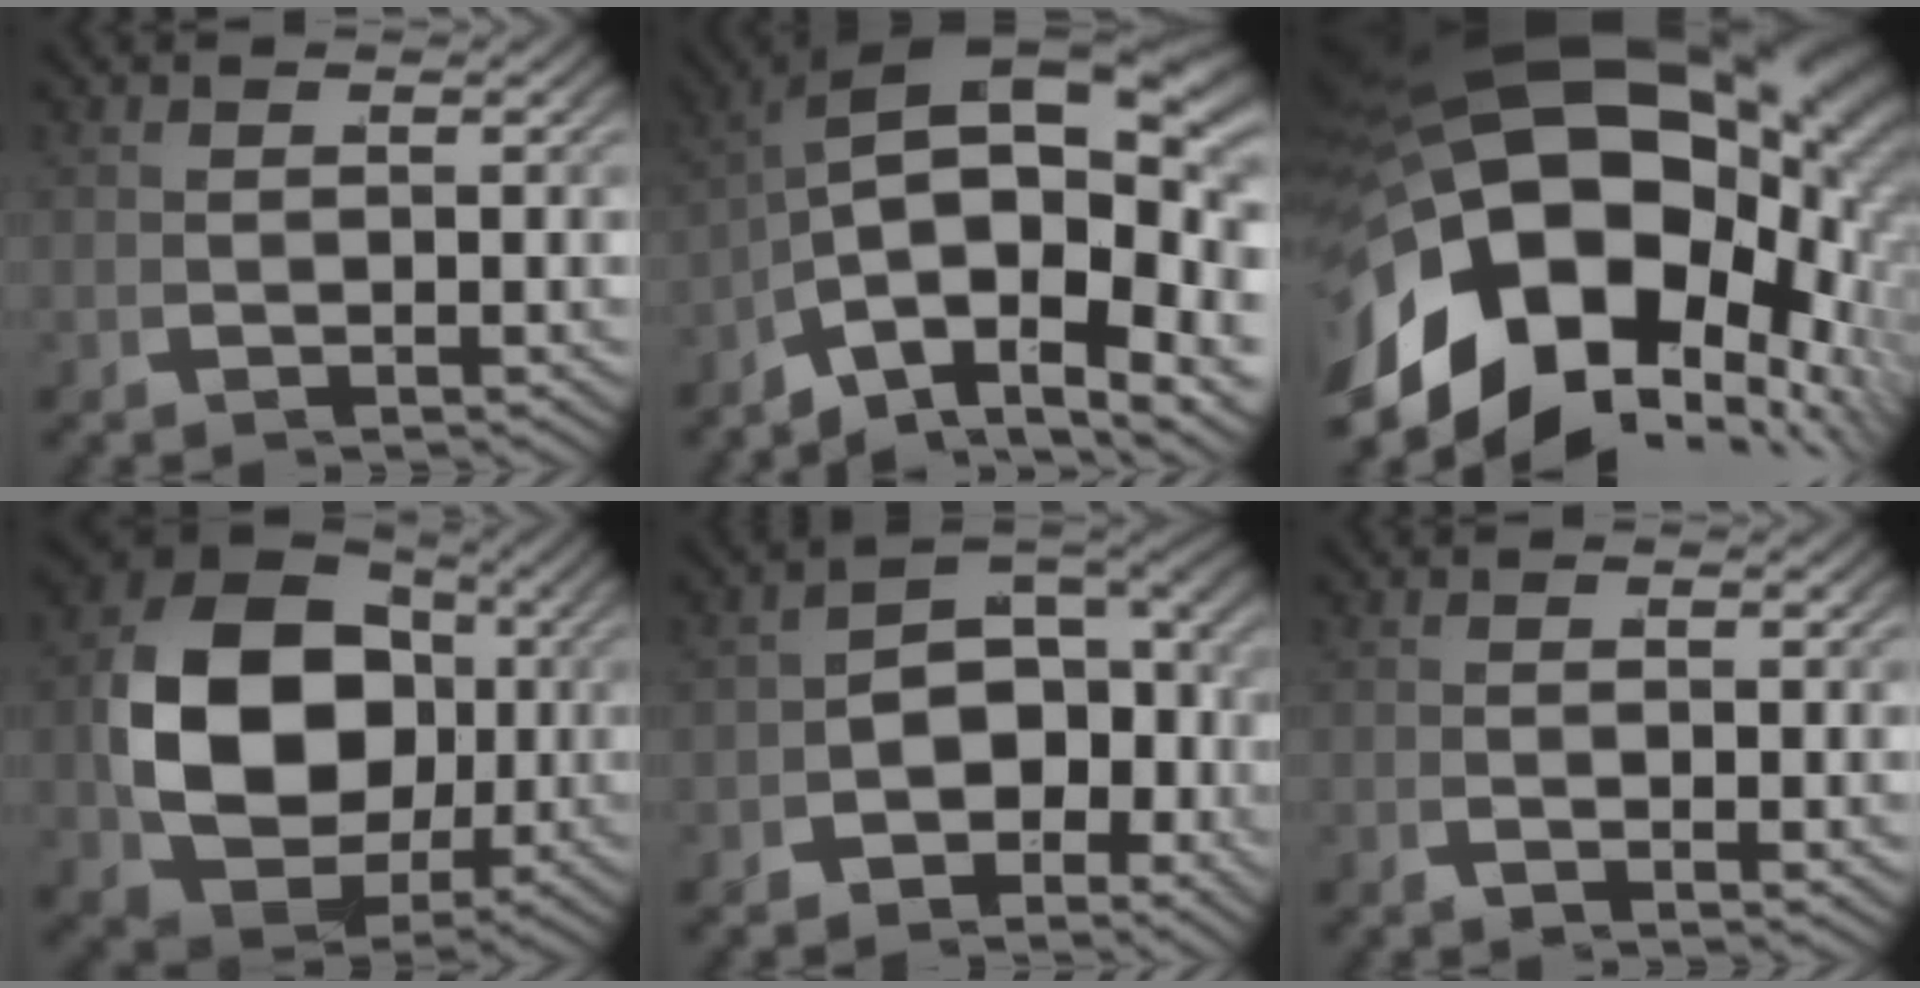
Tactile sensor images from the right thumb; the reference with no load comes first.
{"total": 14.3, "force": [-0.9, 9.0, 11.1], "torque": [-0.193, -0.041, -0.015]}
{"total": 26.7, "force": [0.4, 17.7, 20.0], "torque": [-0.323, -0.020, -0.004]}
{"total": 16.0, "force": [0.7, 11.6, 11.0], "torque": [-0.246, -0.034, 0.020]}
{"total": 7.3, "force": [-1.4, 5.1, 5.0], "torque": [-0.073, -0.016, -0.028]}
{"total": 1.0, "force": [-0.6, 0.2, 0.8], "torque": [-0.008, 0.002, -0.021]}